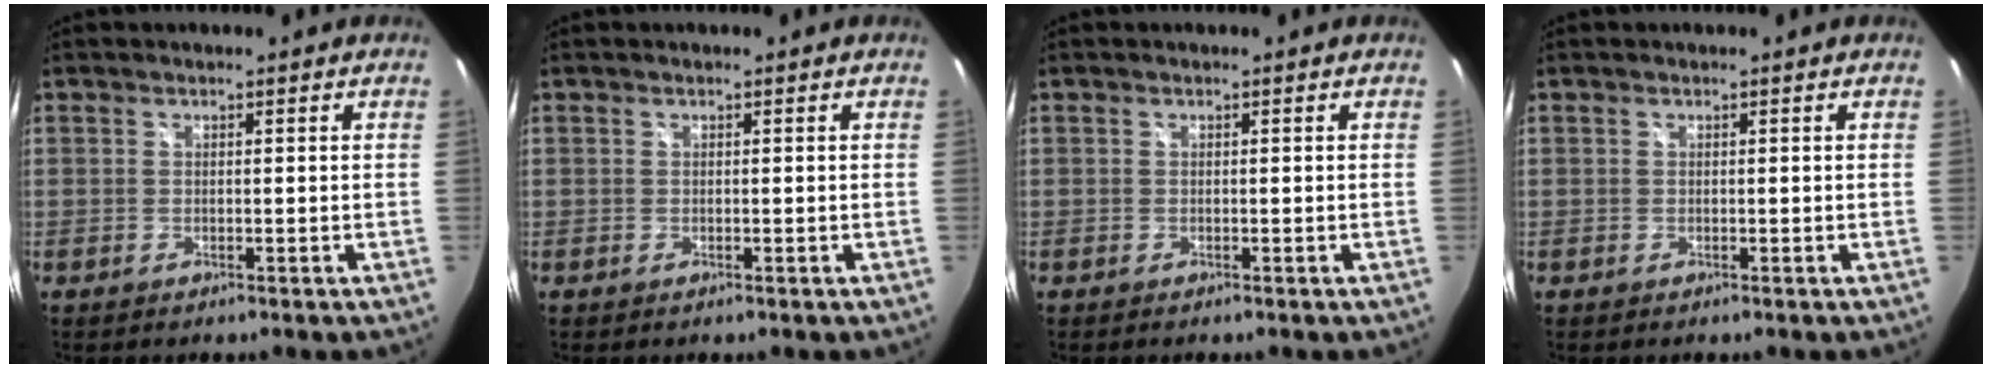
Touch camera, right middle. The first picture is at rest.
{"total": 0.0}
{"total": 0.0}
{"total": 0.0}